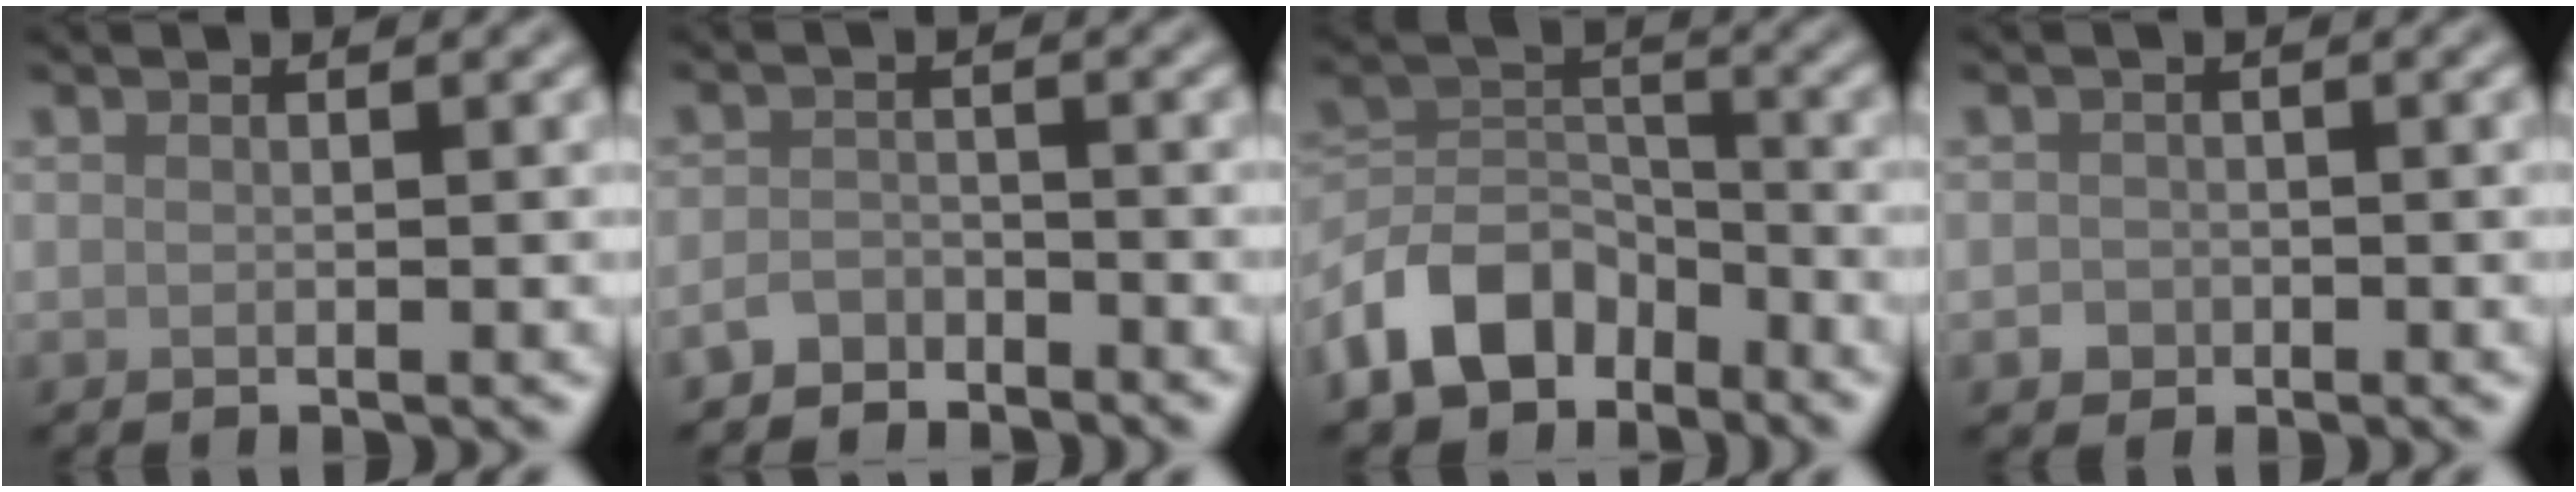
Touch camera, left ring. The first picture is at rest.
{"total": 2.1, "force": [-1.8, 0.9, 0.2], "torque": [-0.001, 0.005, -0.042]}
{"total": 7.7, "force": [-5.0, 4.8, 3.4], "torque": [-0.055, 0.001, -0.107]}
{"total": 1.1, "force": [-0.4, 1.0, 0.2], "torque": [0.005, -0.002, -0.010]}